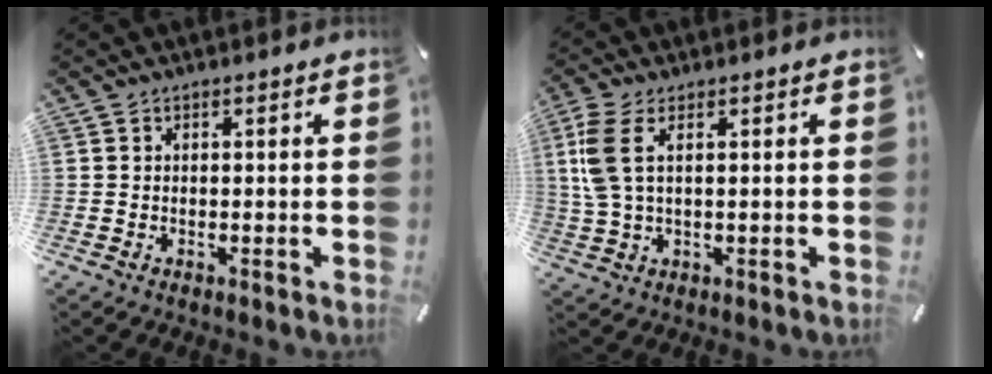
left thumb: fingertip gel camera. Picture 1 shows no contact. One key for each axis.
{"total": 6.9, "fx": 1.8, "fy": 2.6, "fz": 6.1, "tx": -0.147, "ty": -0.008, "tz": 0.028}